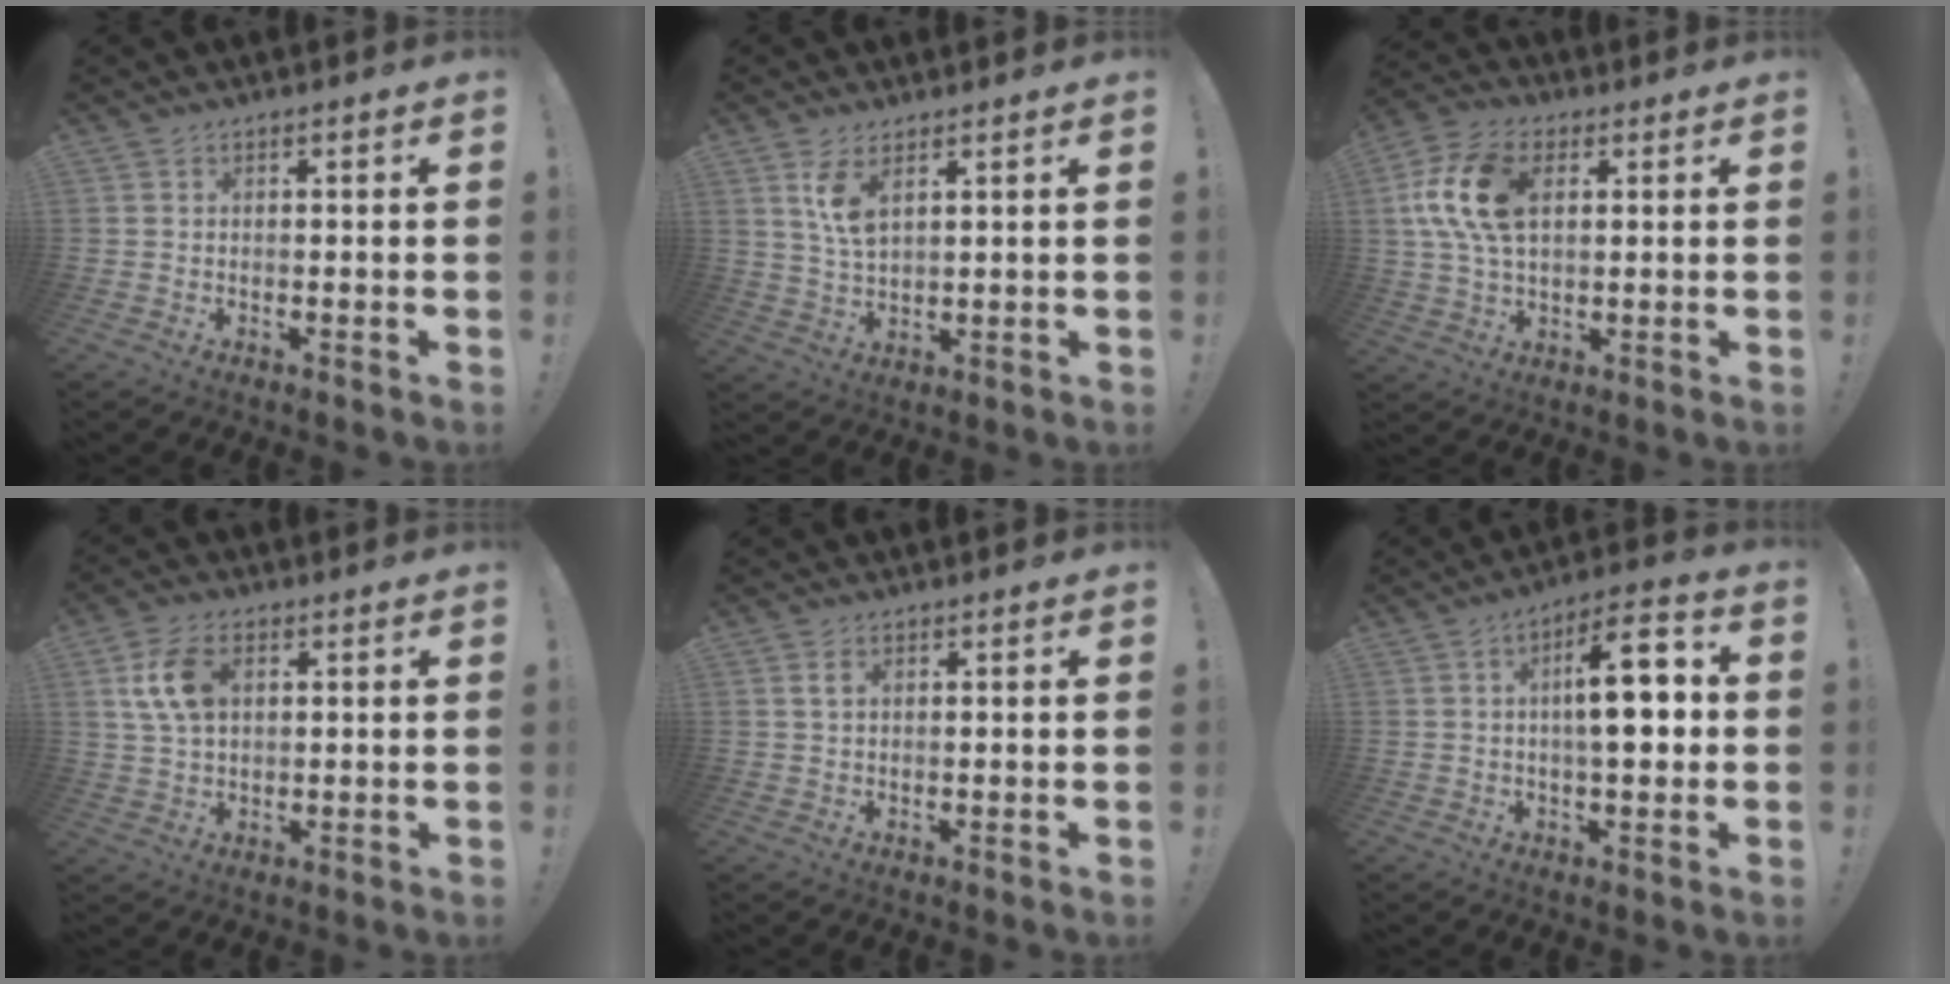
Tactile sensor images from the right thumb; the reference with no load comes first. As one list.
[{"total": 7.1, "force": [3.7, 2.9, 5.3], "torque": [-0.092, -0.022, 0.063]}, {"total": 15.9, "force": [3.8, 9.8, 12.0], "torque": [-0.234, 0.004, 0.071]}, {"total": 10.6, "force": [3.1, 6.4, 7.8], "torque": [-0.145, 0.006, 0.059]}, {"total": 2.2, "force": [1.0, 1.2, 1.6], "torque": [-0.016, -0.003, 0.015]}, {"total": 13.6, "force": [0.5, 5.3, 12.5], "torque": [-0.178, 0.008, 0.002]}]